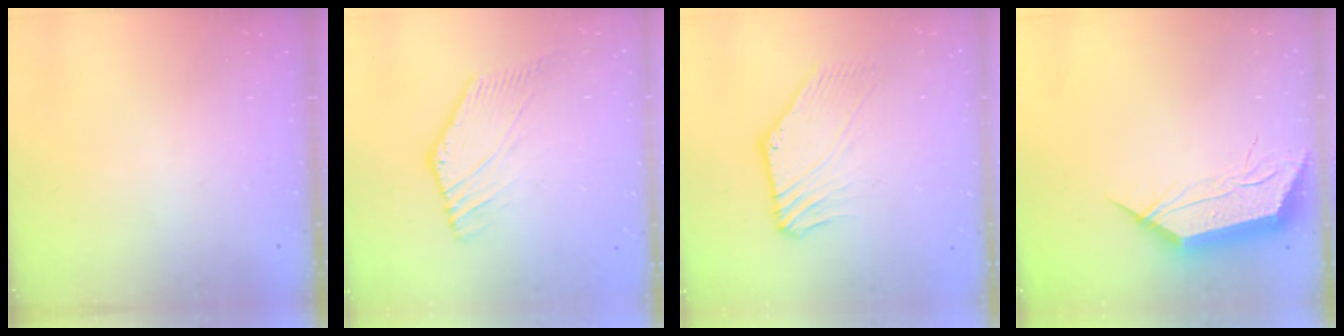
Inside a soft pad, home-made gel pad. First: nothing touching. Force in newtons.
{"total": 1.7, "press": 1.3, "slide": 1.1}
{"total": 1.7, "press": 1.7, "slide": 0.5}
{"total": 13.9, "press": 13.9, "slide": 0.7}